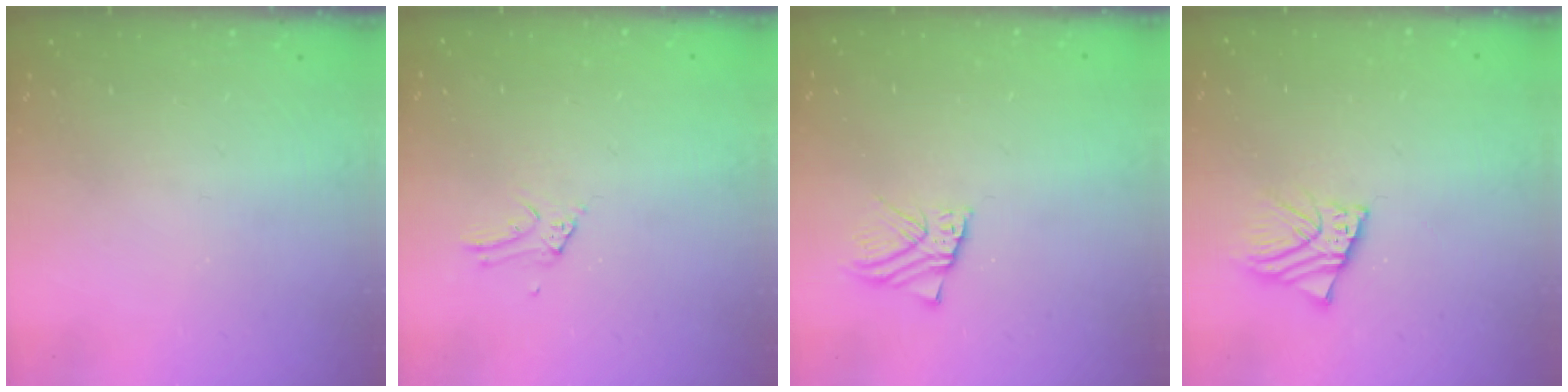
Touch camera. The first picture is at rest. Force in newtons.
{"total": 2.9, "press": 2.9, "slide": 0.3}
{"total": 2.6, "press": 2.6, "slide": 0.2}
{"total": 5.6, "press": 5.6, "slide": 0.6}